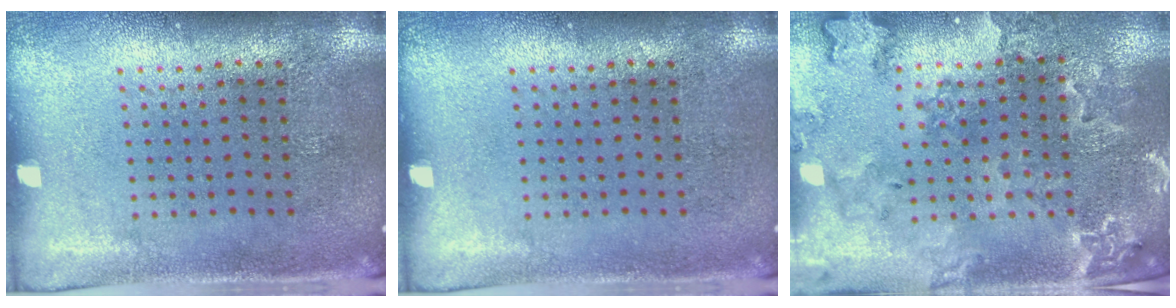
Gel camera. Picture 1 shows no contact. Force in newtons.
{"total": 0.0}
{"total": 1.6, "press": 1.6, "slide": 0.2}